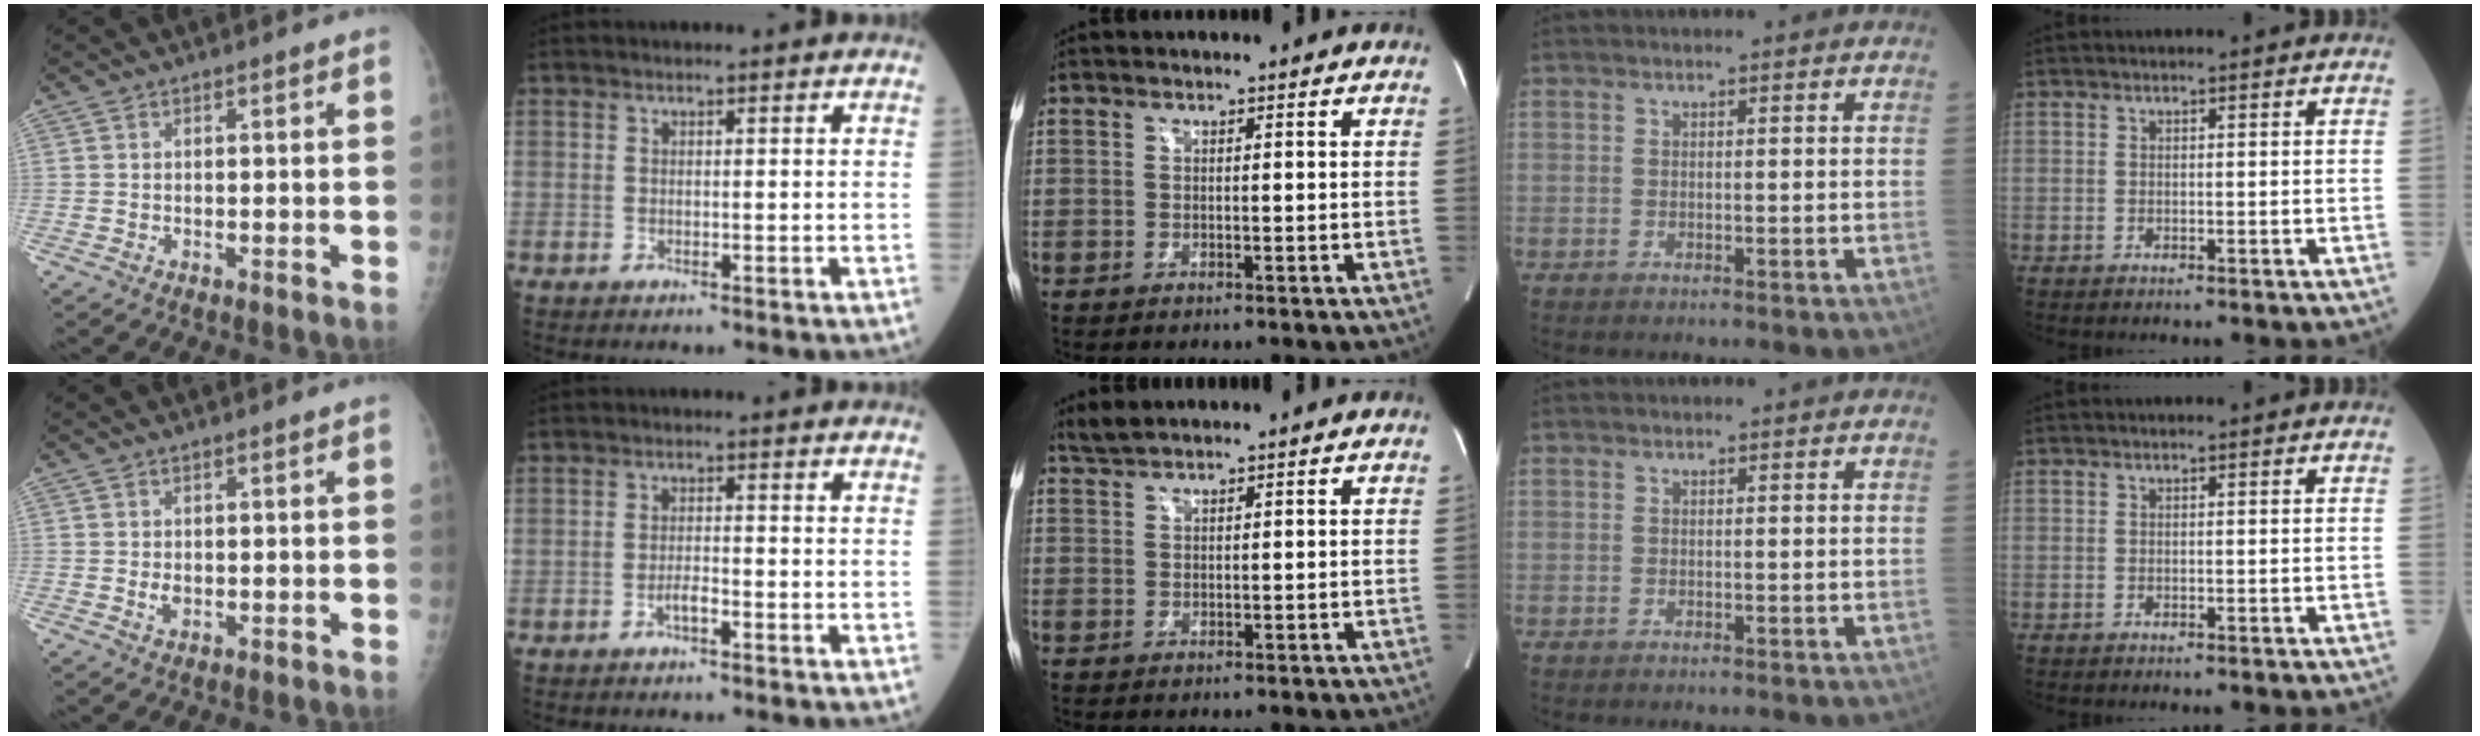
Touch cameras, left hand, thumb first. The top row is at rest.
{"thumb": {"total": 1.8, "force": [0.2, 1.1, 1.4], "torque": [-0.019, -0.003, 0.008]}, "index": {"total": 1.8, "force": [-1.1, 0.3, 1.4], "torque": [-0.026, 0.002, -0.021]}, "middle": {"total": 2.0, "force": [1.9, 0.0, 0.5], "torque": [-0.015, 0.013, 0.044]}}